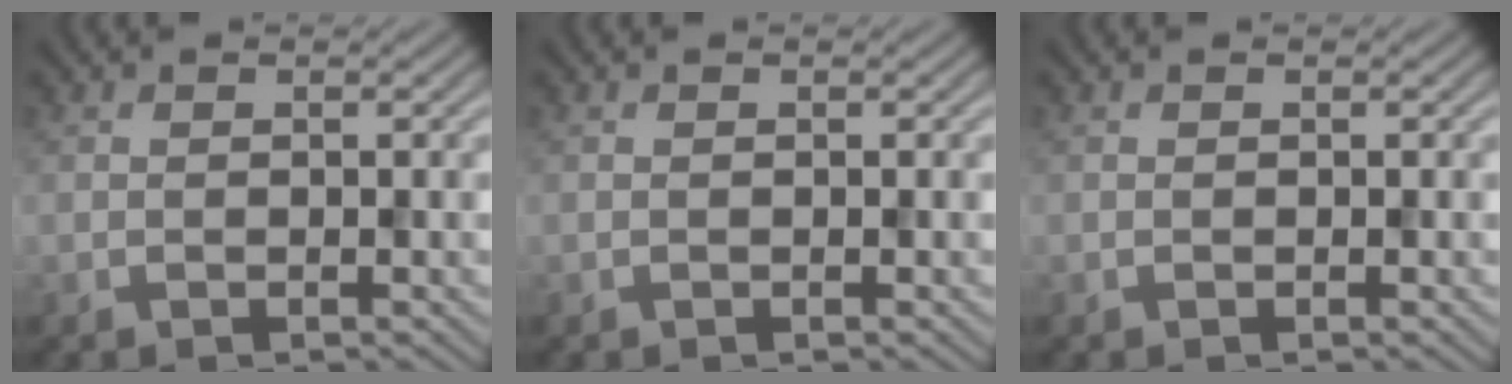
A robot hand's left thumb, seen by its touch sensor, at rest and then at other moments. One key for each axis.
{"total": 0.0}
{"total": 0.0}